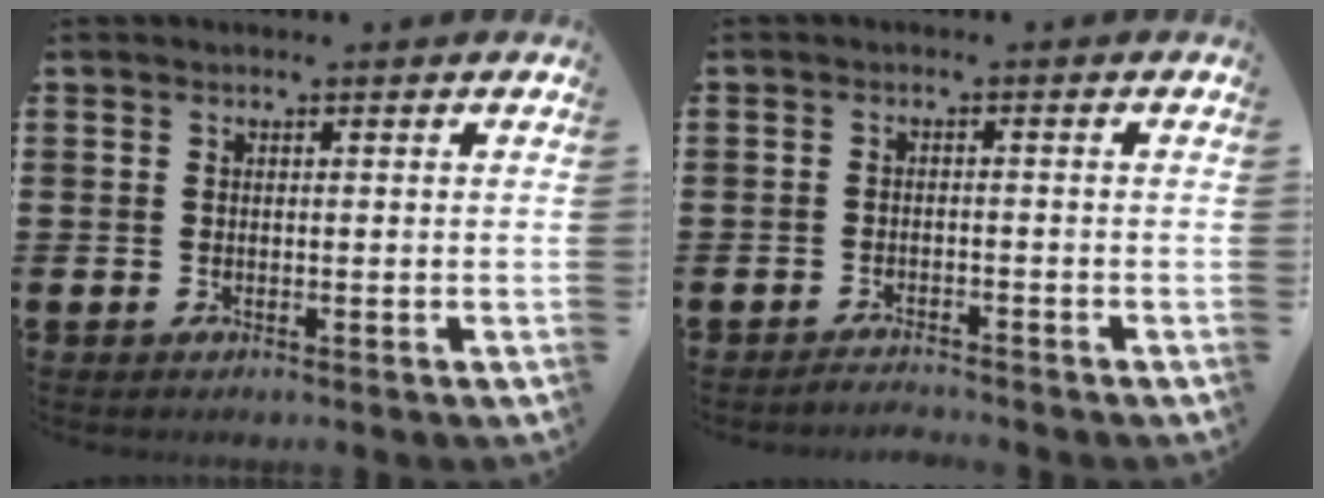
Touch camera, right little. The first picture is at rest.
{"total": 1.6, "force": [-1.6, -0.1, -0.1], "torque": [-0.003, 0.004, -0.034]}